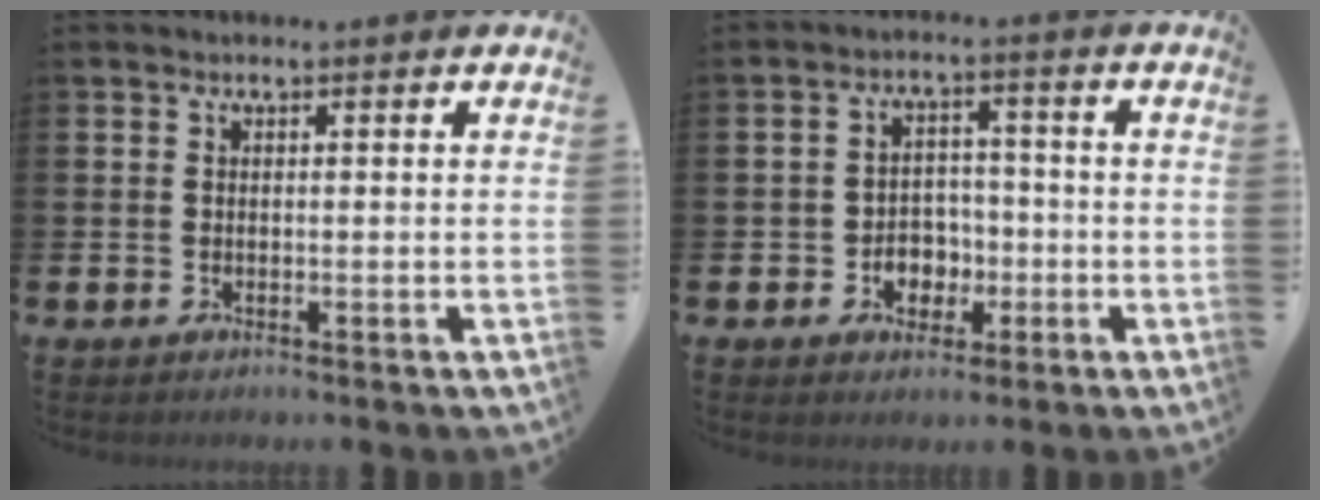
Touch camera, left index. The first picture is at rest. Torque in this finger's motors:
{"motor_torque": [0.39, -0.02, 0.09, 0.03]}